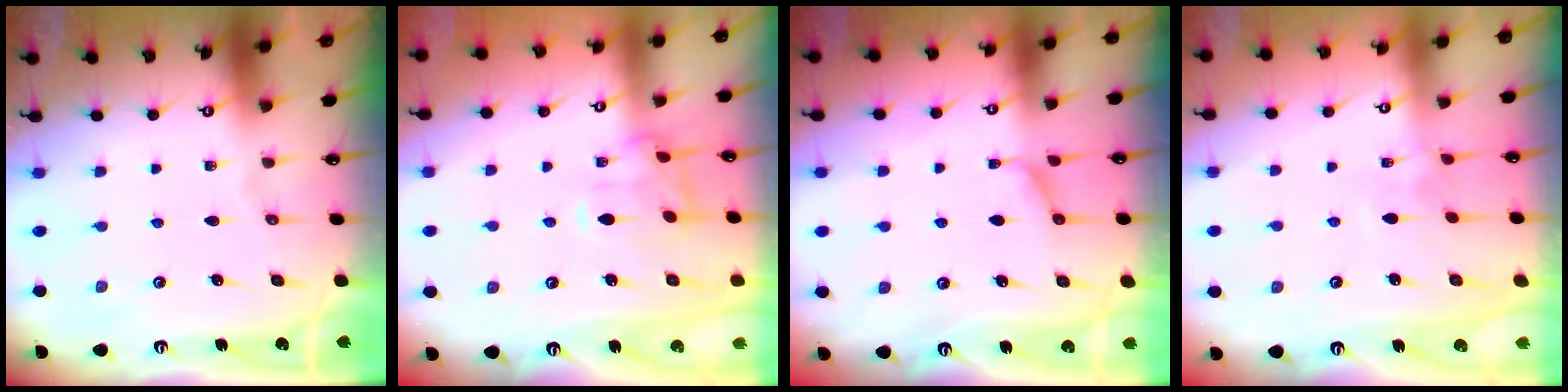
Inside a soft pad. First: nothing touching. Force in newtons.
{"total": 1.3, "press": 1.2, "slide": 0.4}
{"total": 1.5, "press": 1.1, "slide": 1.0}
{"total": 3.6, "press": 3.6, "slide": 0.2}